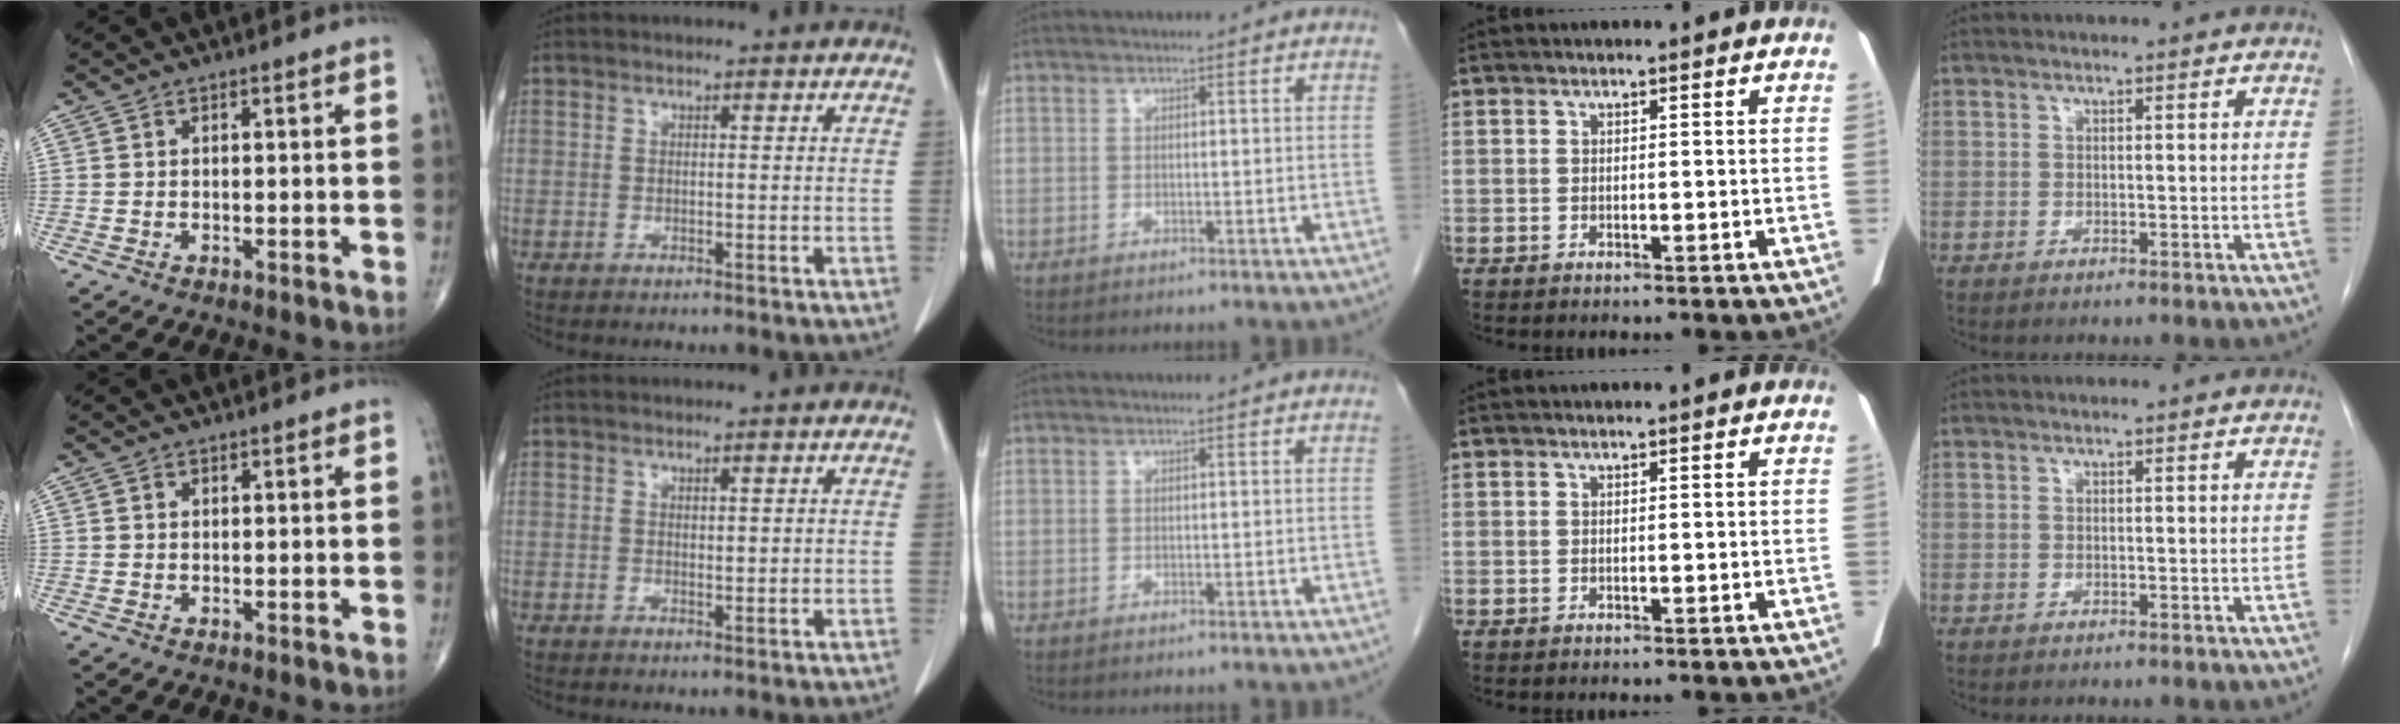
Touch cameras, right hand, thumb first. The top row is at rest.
{"thumb": {"total": 0.6, "force": [0.2, 0.4, 0.3], "torque": [-0.004, -0.001, 0.005]}, "index": {"total": 0.6, "force": [0.2, 0.2, 0.6], "torque": [-0.008, -0.001, 0.005]}}